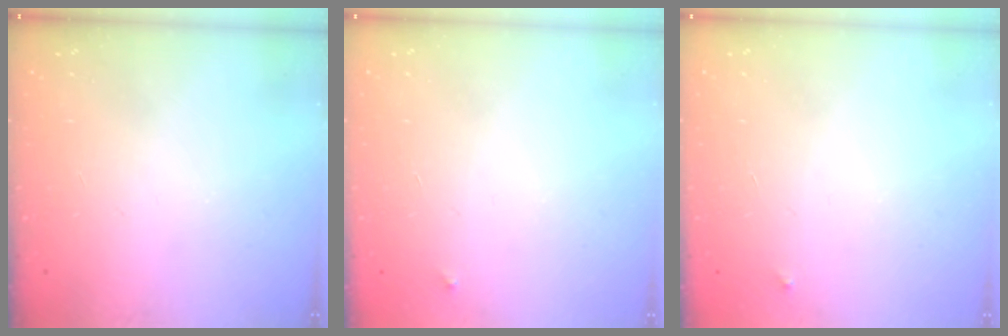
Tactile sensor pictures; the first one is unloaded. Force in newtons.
{"total": 2.5, "press": 2.4, "slide": 0.4}
{"total": 2.5, "press": 2.4, "slide": 0.4}